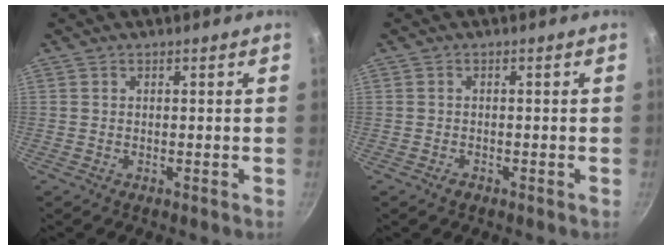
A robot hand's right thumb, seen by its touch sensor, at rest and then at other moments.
{"total": 1.2, "force": [-0.8, 0.7, 0.5], "torque": [-0.011, 0.006, -0.015]}